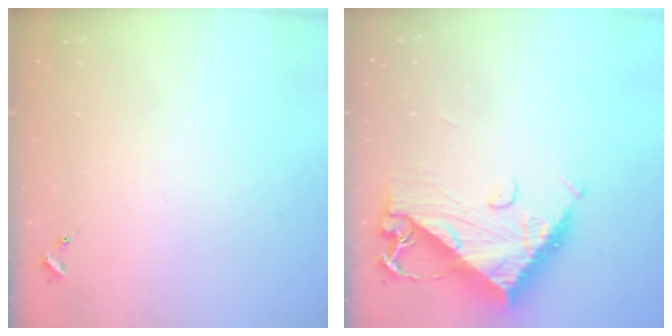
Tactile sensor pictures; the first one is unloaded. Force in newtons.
{"total": 12.9, "press": 12.8, "slide": 1.2}